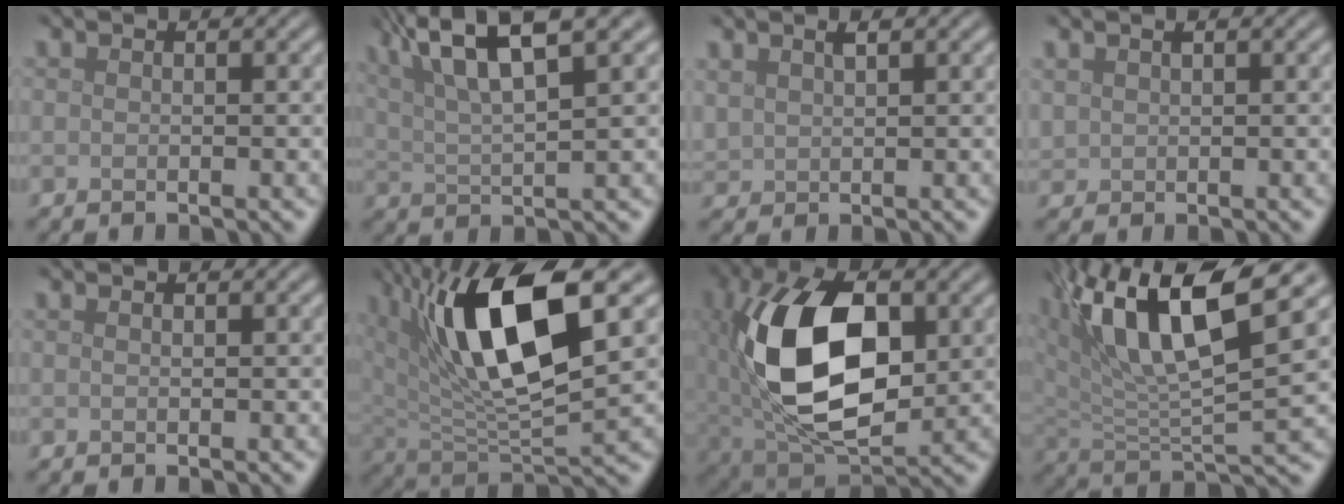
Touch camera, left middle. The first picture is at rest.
{"total": 9.6, "force": [5.2, 2.3, 7.6], "torque": [-0.130, 0.026, 0.091]}
{"total": 1.5, "force": [1.0, 0.7, 0.8], "torque": [-0.022, 0.002, 0.025]}
{"total": 0.9, "force": [0.6, 0.7, 0.3], "torque": [-0.009, 0.001, 0.015]}
{"total": 0.0}
{"total": 12.0, "force": [4.3, 4.4, 10.4], "torque": [-0.184, 0.003, 0.074]}
{"total": 13.7, "force": [1.4, 7.7, 11.3], "torque": [-0.215, 0.002, 0.032]}
{"total": 13.0, "force": [6.5, 4.0, 10.5], "torque": [-0.193, 0.015, 0.111]}